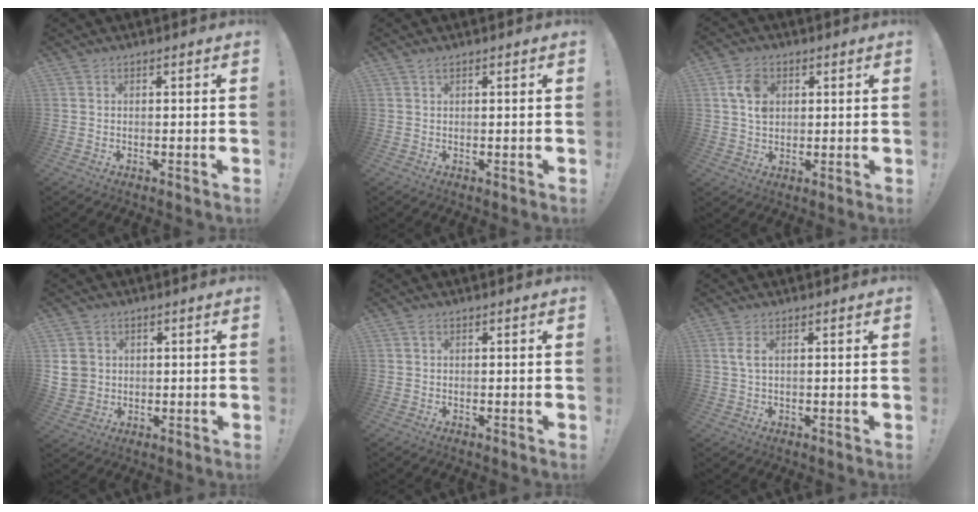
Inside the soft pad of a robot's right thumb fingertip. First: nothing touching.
{"total": 1.2, "force": [0.7, 0.3, 1.0], "torque": [-0.012, -0.003, 0.010]}
{"total": 7.8, "force": [2.3, 5.8, 4.7], "torque": [-0.080, 0.006, 0.045]}
{"total": 6.4, "force": [1.8, 5.7, 2.2], "torque": [-0.041, -0.008, 0.038]}
{"total": 0.5, "force": [0.0, 0.0, 0.5], "torque": [-0.014, 0.002, 0.001]}
{"total": 2.7, "force": [0.8, 0.7, 2.5], "torque": [-0.049, 0.003, 0.015]}